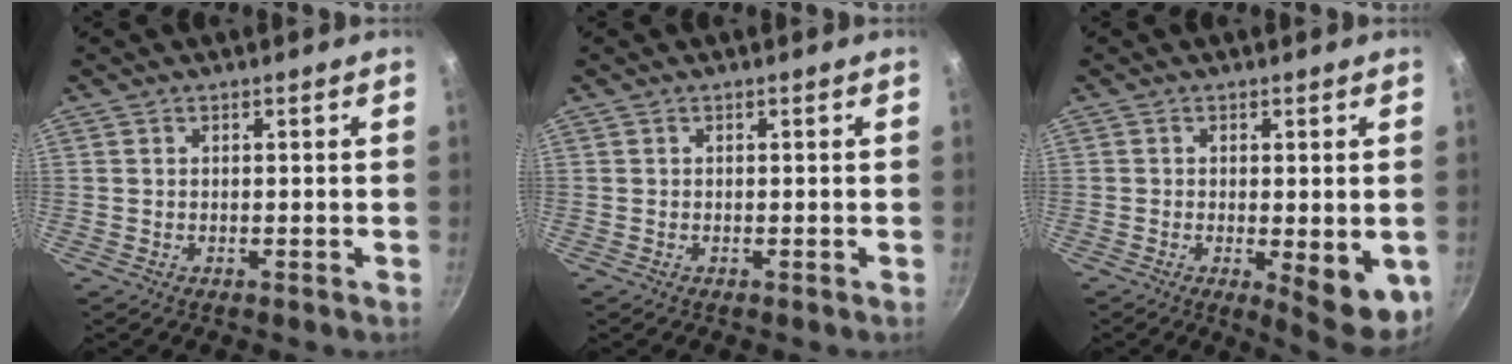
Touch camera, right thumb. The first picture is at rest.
{"total": 0.0}
{"total": 9.0, "force": [-1.7, 2.9, 8.3], "torque": [-0.093, -0.008, -0.014]}